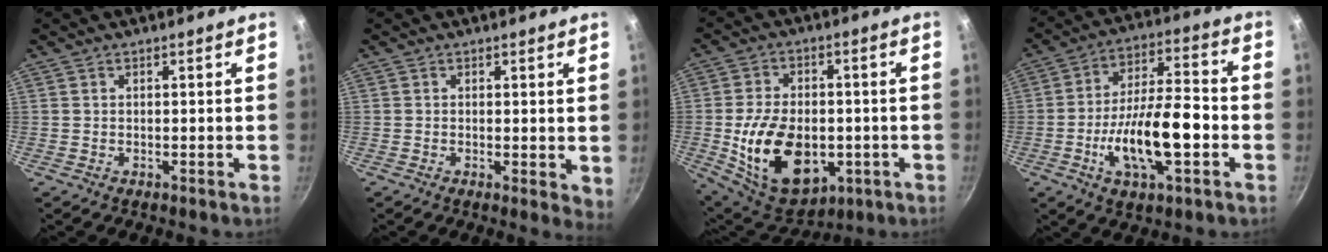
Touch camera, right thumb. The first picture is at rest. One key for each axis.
{"total": 3.2, "fx": 0.2, "fy": 1.2, "fz": 2.9, "tx": -0.034, "ty": -0.010, "tz": 0.003}
{"total": 19.2, "fx": -3.7, "fy": 12.4, "fz": 14.2, "tx": -0.229, "ty": 0.004, "tz": -0.041}
{"total": 16.4, "fx": -4.4, "fy": 6.4, "fz": 14.5, "tx": -0.237, "ty": 0.035, "tz": -0.076}